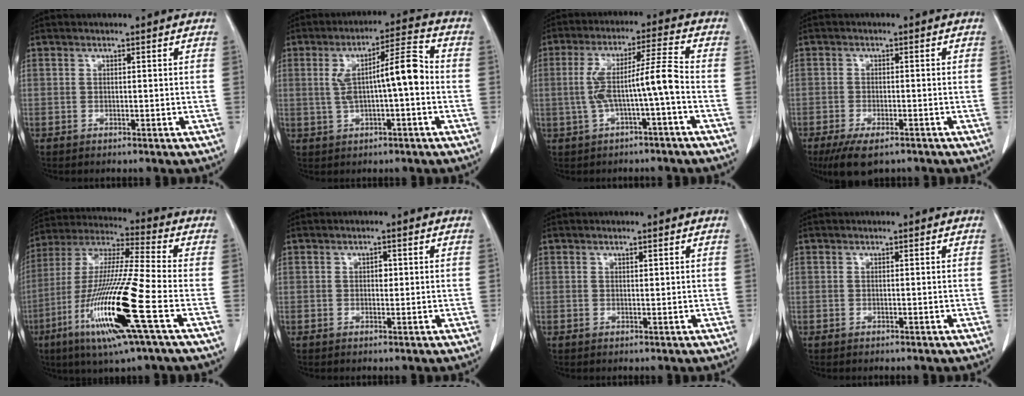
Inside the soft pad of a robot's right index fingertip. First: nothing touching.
{"total": 9.2, "force": [-0.1, 1.3, 9.1], "torque": [-0.154, 0.025, -0.002]}
{"total": 8.4, "force": [-1.6, -0.1, 8.2], "torque": [-0.158, 0.028, -0.024]}
{"total": 6.9, "force": [-4.9, 2.2, 4.2], "torque": [-0.071, -0.013, -0.079]}
{"total": 19.4, "force": [-7.1, 0.0, 18.1], "torque": [-0.385, -0.035, -0.142]}
{"total": 1.1, "force": [0.2, 0.7, 0.9], "torque": [-0.011, 0.002, 0.002]}
{"total": 0.5, "force": [0.3, 0.1, 0.4], "torque": [-0.010, -0.003, 0.006]}
{"total": 0.0}